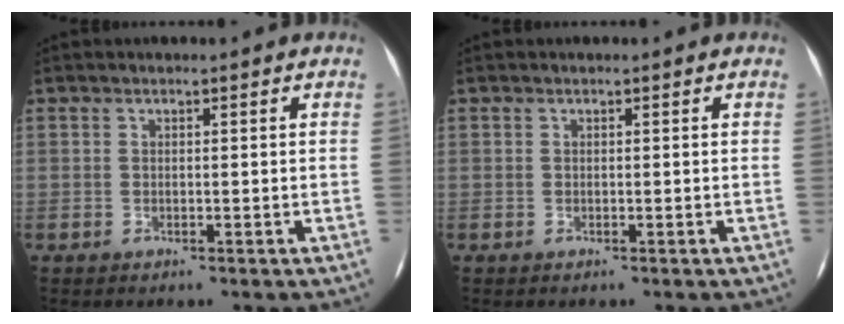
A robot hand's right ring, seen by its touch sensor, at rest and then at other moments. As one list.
[{"total": 0.0}]